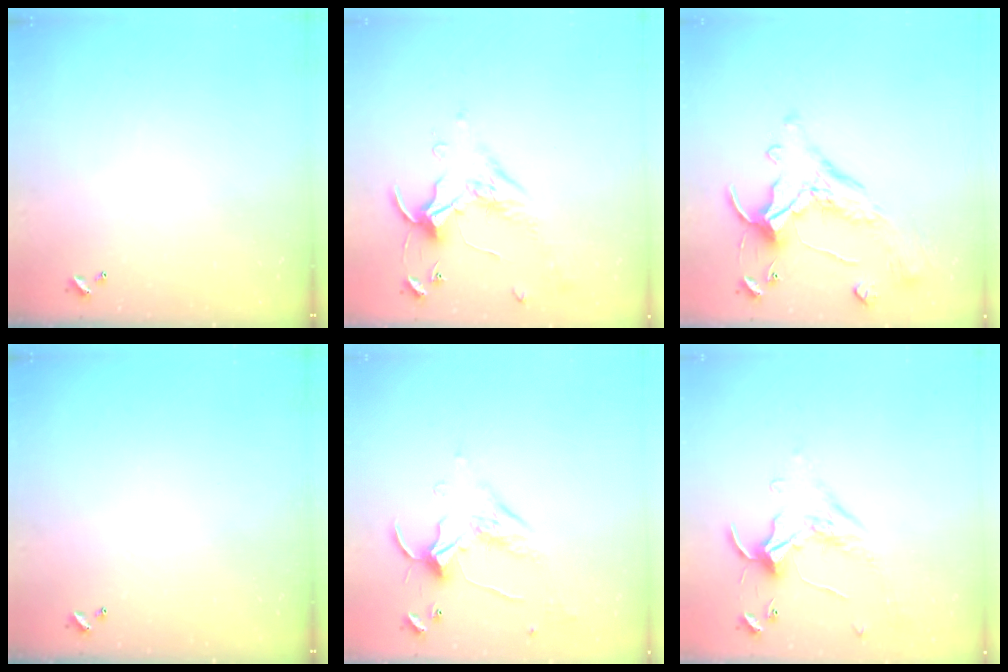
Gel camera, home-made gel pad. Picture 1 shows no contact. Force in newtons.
{"total": 0.7, "press": 0.6, "slide": 0.4}
{"total": 2.5, "press": 2.2, "slide": 1.2}
{"total": 0.0}
{"total": 1.2, "press": 0.8, "slide": 0.8}
{"total": 0.0}